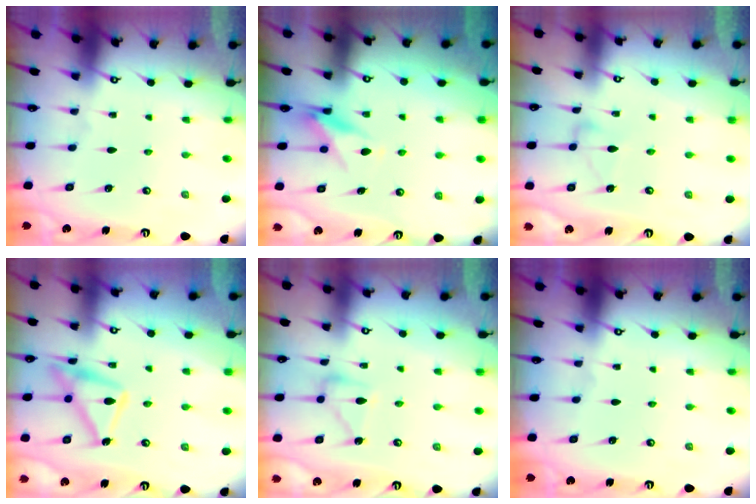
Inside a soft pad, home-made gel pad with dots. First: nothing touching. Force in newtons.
{"total": 8.3, "press": 8.3, "slide": 1.1}
{"total": 4.3, "press": 4.3, "slide": 0.2}
{"total": 15.2, "press": 15.2, "slide": 0.9}
{"total": 12.0, "press": 11.9, "slide": 0.6}
{"total": 0.0}